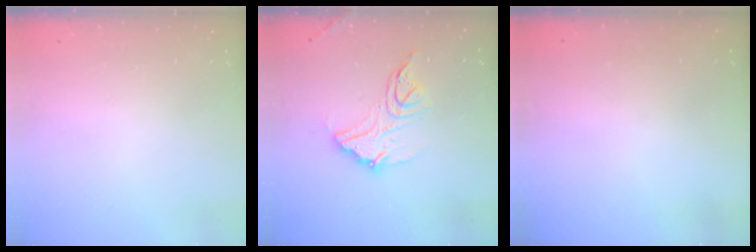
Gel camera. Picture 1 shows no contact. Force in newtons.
{"total": 12.8, "press": 12.8, "slide": 0.7}
{"total": 3.0, "press": 3.0, "slide": 0.1}